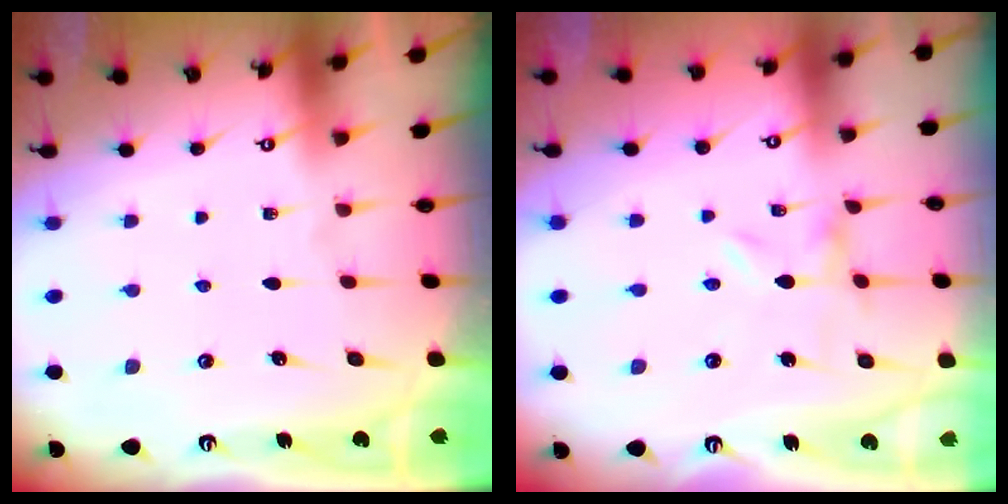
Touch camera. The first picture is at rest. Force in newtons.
{"total": 0.0}